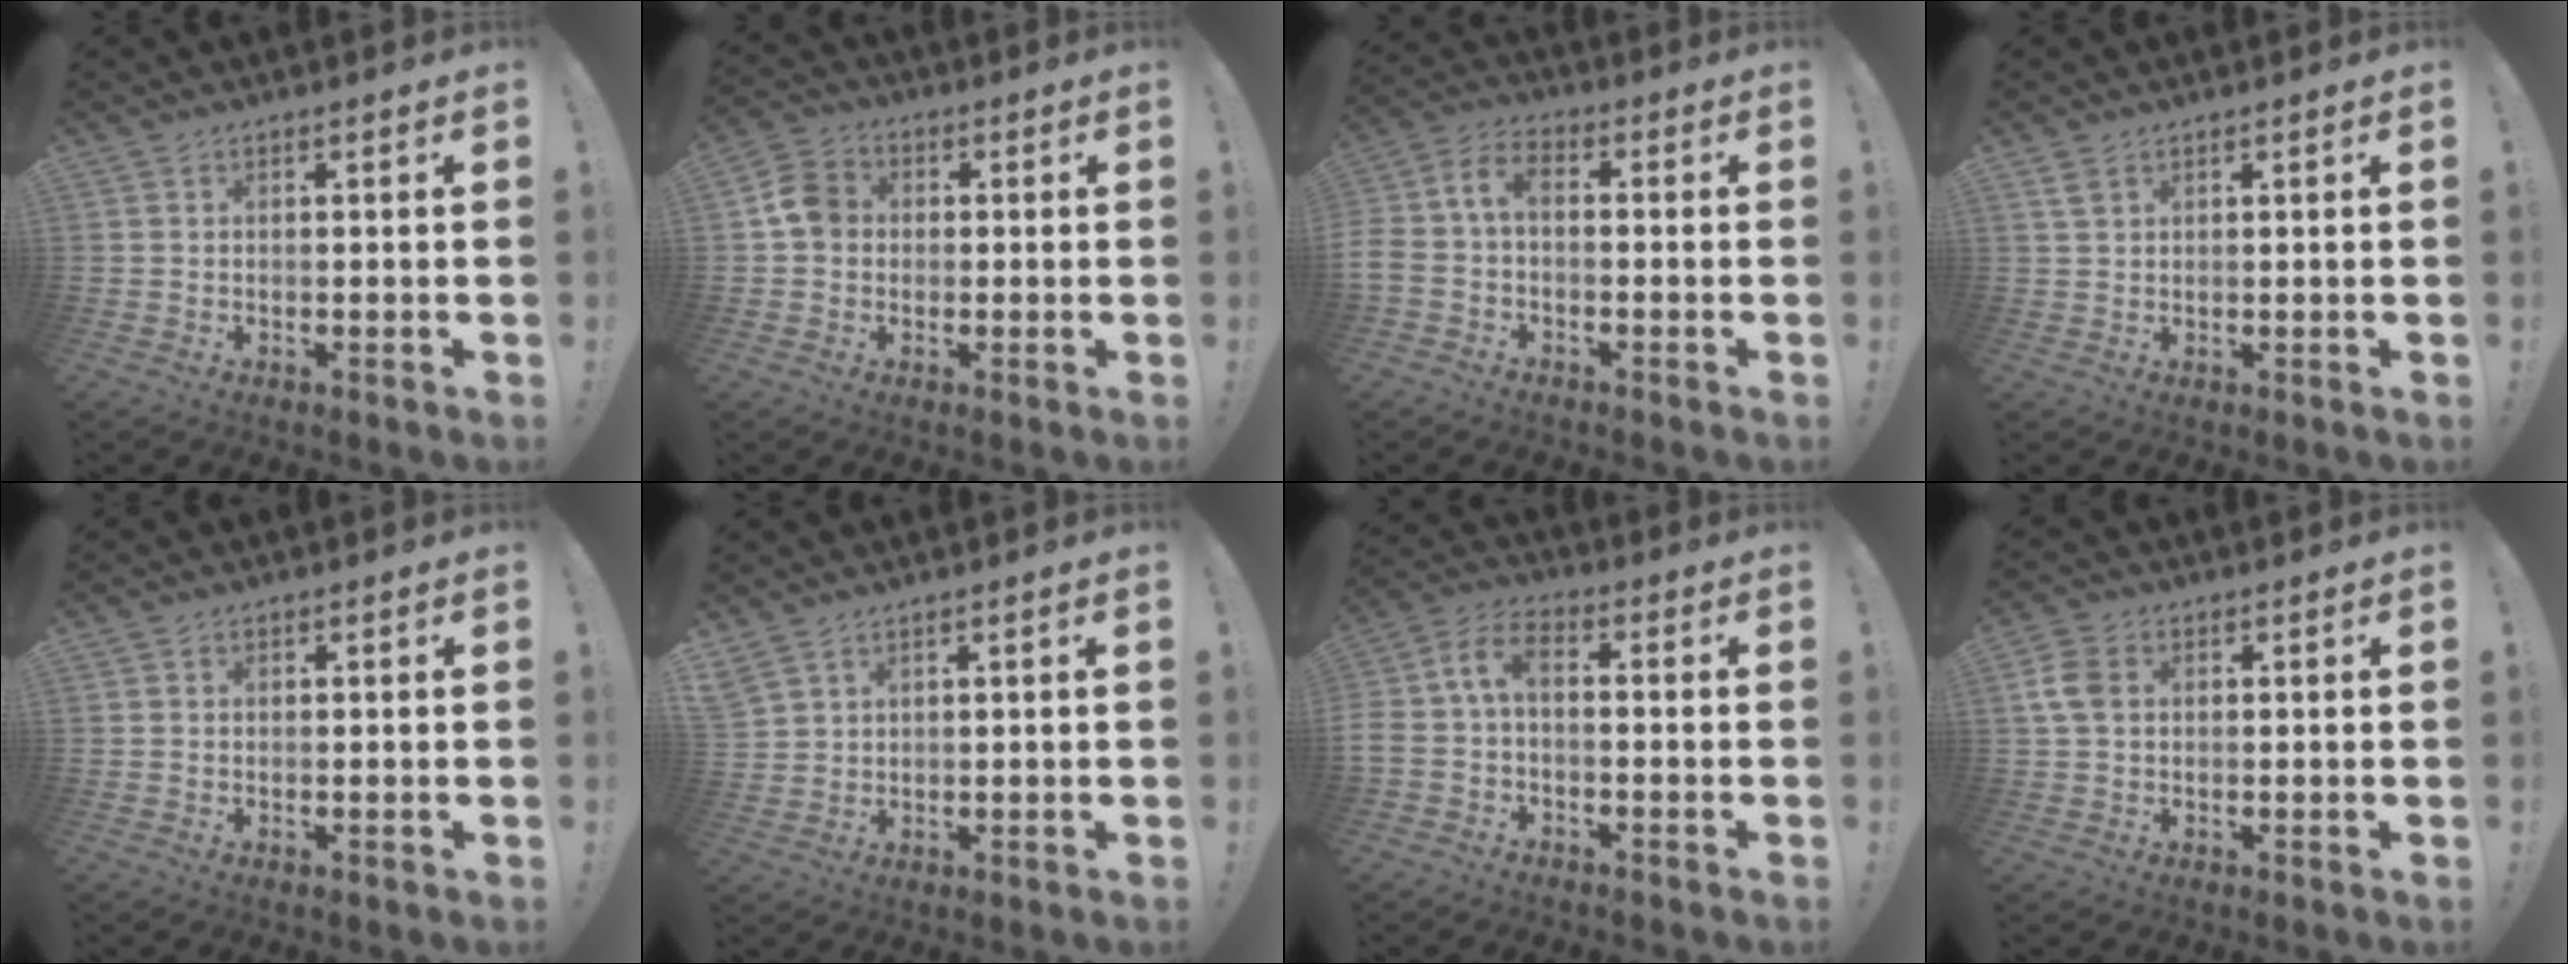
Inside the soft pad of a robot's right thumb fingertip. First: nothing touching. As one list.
[{"total": 7.2, "force": [0.3, 6.1, 3.9], "torque": [-0.061, 0.018, 0.008]}, {"total": 6.5, "force": [-1.0, 3.8, 5.1], "torque": [-0.123, 0.005, -0.020]}, {"total": 2.5, "force": [1.5, 1.2, 1.6], "torque": [-0.033, -0.001, 0.029]}, {"total": 0.0}, {"total": 3.6, "force": [2.9, 1.6, 1.4], "torque": [-0.032, -0.015, 0.059]}, {"total": 6.3, "force": [-0.7, 3.3, 5.3], "torque": [-0.129, 0.001, -0.015]}, {"total": 6.1, "force": [1.3, 4.3, 4.1], "torque": [-0.090, 0.007, 0.026]}]